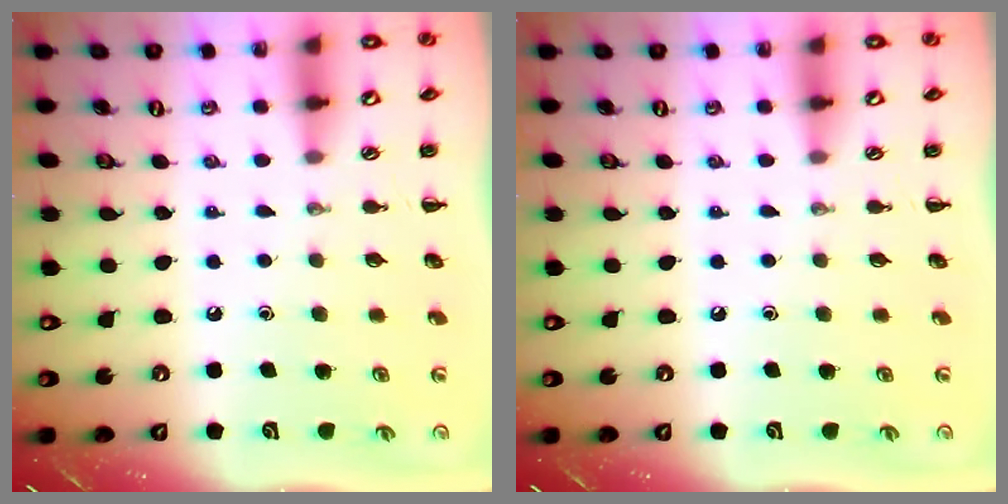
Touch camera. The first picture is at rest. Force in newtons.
{"total": 0.0}